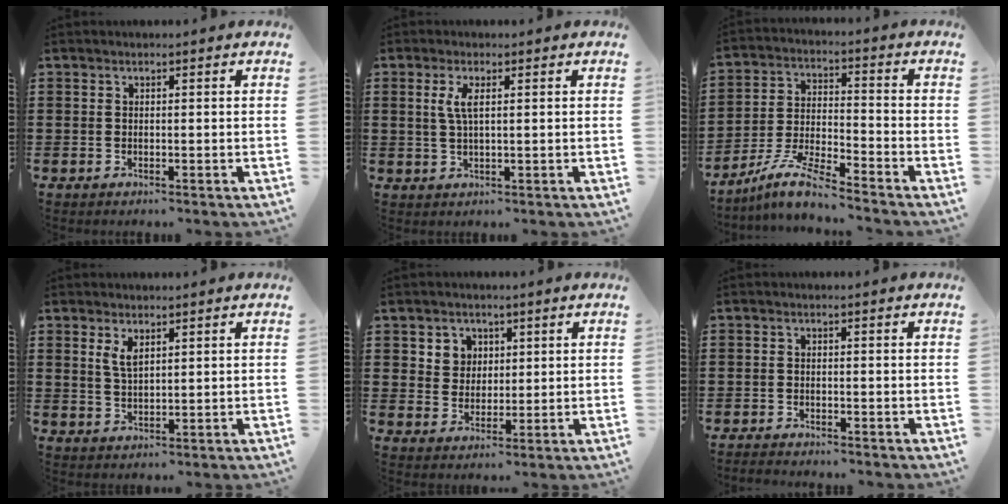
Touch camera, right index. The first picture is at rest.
{"total": 3.0, "force": [0.9, 0.7, 2.8], "torque": [-0.058, 0.005, 0.013]}
{"total": 7.4, "force": [-6.6, 0.4, 3.5], "torque": [-0.089, -0.006, -0.132]}
{"total": 2.8, "force": [1.6, 1.1, 2.0], "torque": [-0.043, 0.005, 0.027]}
{"total": 4.0, "force": [1.7, 3.6, 0.4], "torque": [-0.026, 0.014, 0.031]}
{"total": 1.4, "force": [-1.4, 0.1, -0.1], "torque": [-0.002, 0.000, -0.030]}